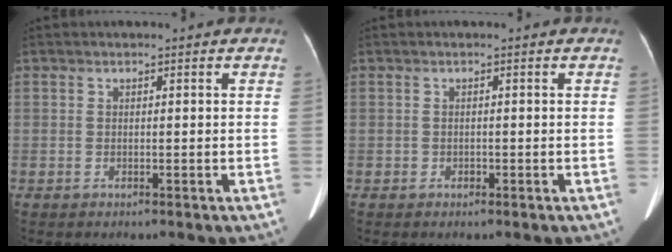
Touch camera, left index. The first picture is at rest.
{"total": 0.7, "force": [-0.6, 0.3, 0.0], "torque": [-0.005, -0.004, -0.009]}